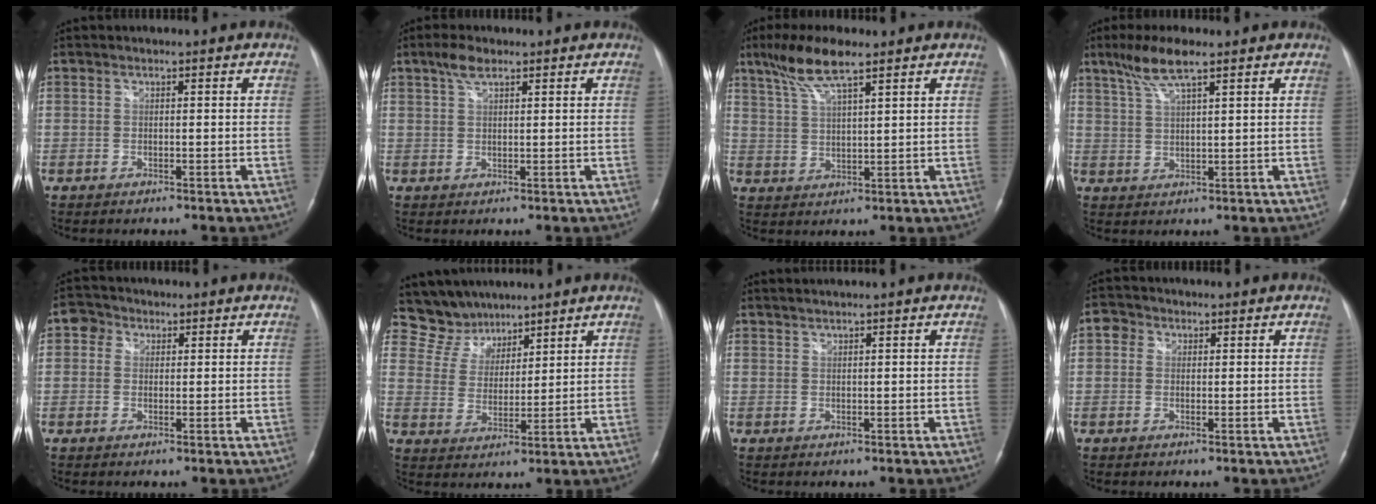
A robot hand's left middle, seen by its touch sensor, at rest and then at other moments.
{"total": 3.1, "force": [2.1, 1.1, 2.1], "torque": [-0.046, 0.009, 0.042]}
{"total": 8.1, "force": [5.6, 1.1, 5.7], "torque": [-0.122, 0.012, 0.108]}
{"total": 6.3, "force": [4.3, 0.7, 4.5], "torque": [-0.099, 0.009, 0.085]}
{"total": 3.0, "force": [1.2, 2.6, 1.1], "torque": [-0.020, 0.012, 0.018]}
{"total": 7.0, "force": [6.3, 3.1, -0.5], "torque": [0.001, 0.013, 0.130]}
{"total": 2.4, "force": [2.2, -0.4, 0.8], "torque": [-0.008, 0.017, 0.042]}
{"total": 2.5, "force": [0.8, 2.2, 0.9], "torque": [-0.018, 0.013, 0.010]}